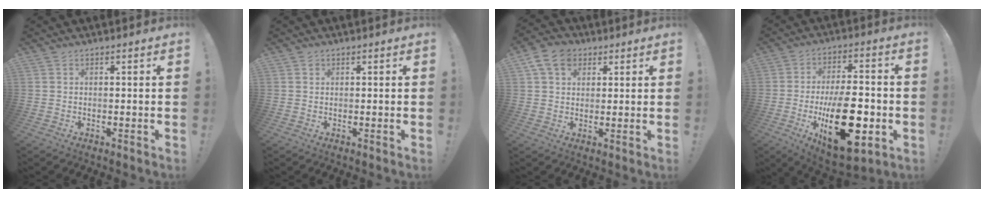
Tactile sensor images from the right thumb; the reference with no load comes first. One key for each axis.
{"total": 0.7, "fx": 0.5, "fy": 0.5, "fz": 0.0, "tx": 0.007, "ty": -0.002, "tz": 0.008}
{"total": 9.2, "fx": 4.1, "fy": 6.8, "fz": 4.7, "tx": -0.079, "ty": -0.002, "tz": 0.082}
{"total": 24.4, "fx": -5.9, "fy": 11.6, "fz": 20.6, "tx": -0.330, "ty": 0.021, "tz": -0.077}